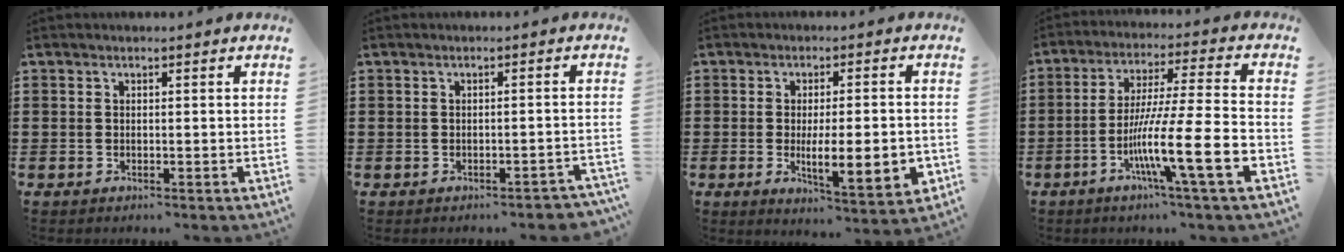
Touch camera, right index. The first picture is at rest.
{"total": 1.2, "force": [-1.1, 0.2, 0.4], "torque": [-0.011, -0.001, -0.022]}
{"total": 8.5, "force": [-1.6, 2.3, 8.0], "torque": [-0.124, -0.012, -0.024]}
{"total": 13.5, "force": [-5.4, 0.7, 12.4], "torque": [-0.231, -0.003, -0.102]}